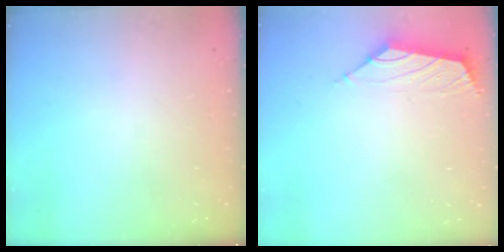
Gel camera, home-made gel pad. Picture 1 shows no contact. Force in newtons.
{"total": 1.7, "press": 1.6, "slide": 0.6}